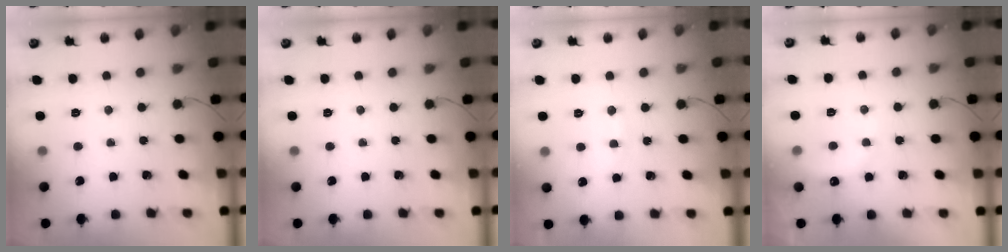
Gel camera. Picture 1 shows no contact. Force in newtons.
{"total": 0.0}
{"total": 6.2, "press": 6.0, "slide": 1.7}
{"total": 7.4, "press": 7.2, "slide": 1.4}